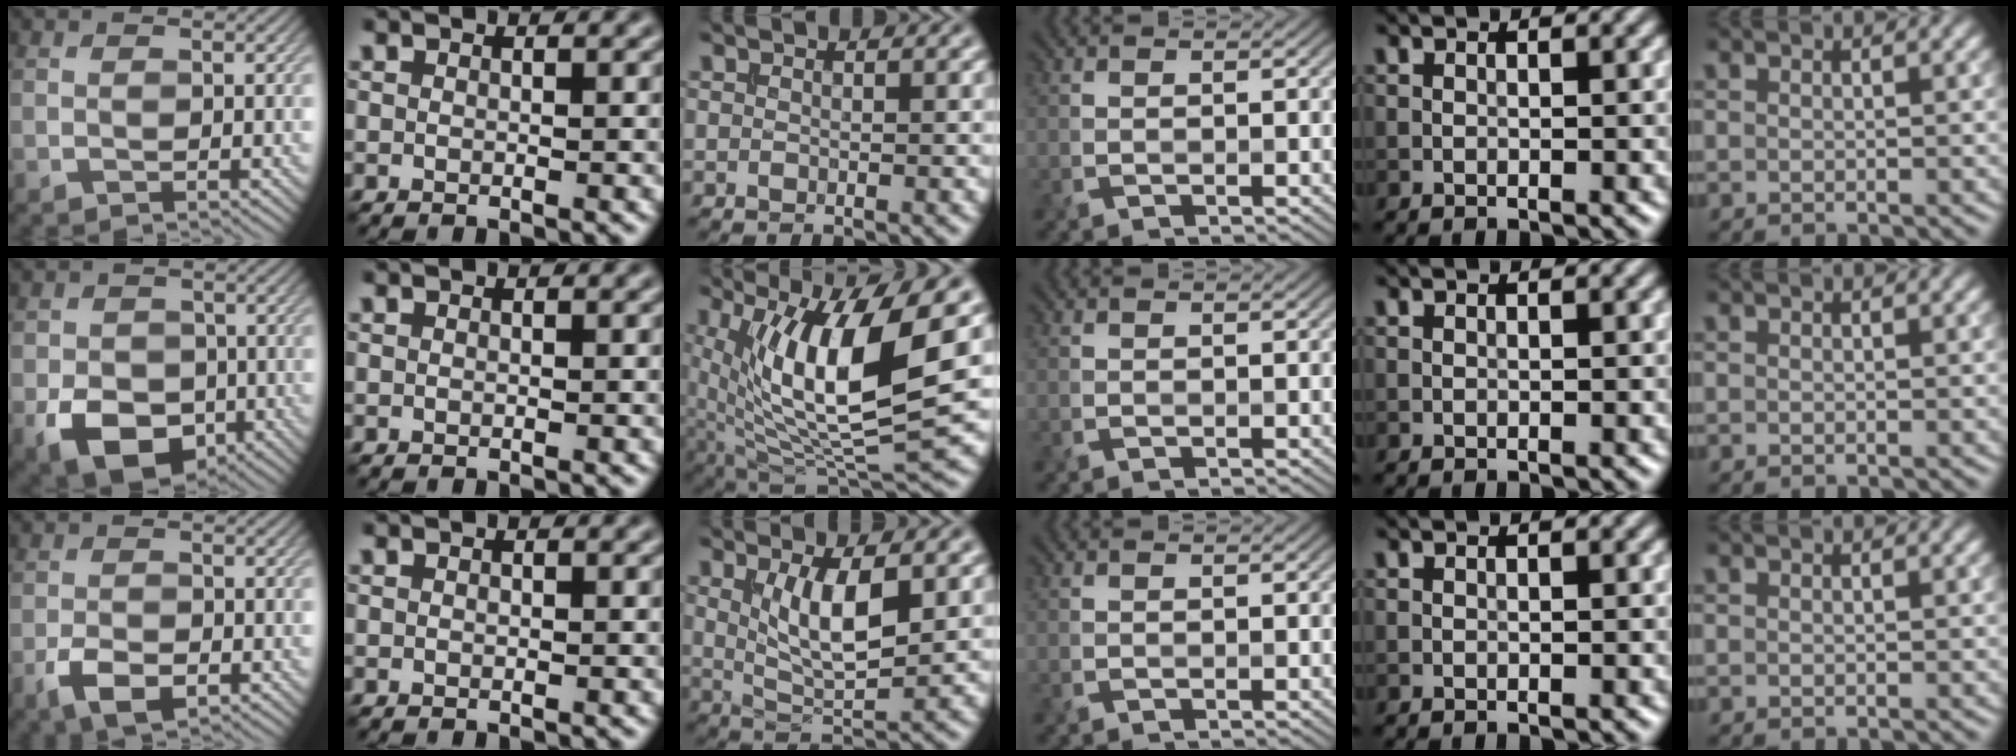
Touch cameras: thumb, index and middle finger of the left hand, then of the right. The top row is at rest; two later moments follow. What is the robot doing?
{"motion": "extract", "object": "file holder"}